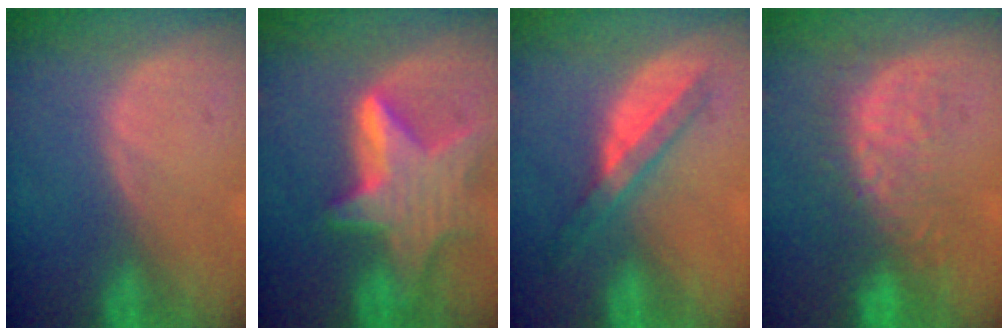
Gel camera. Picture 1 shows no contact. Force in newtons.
{"total": 9.4, "press": 9.4, "slide": 0.8}
{"total": 5.9, "press": 5.4, "slide": 2.6}
{"total": 8.7, "press": 8.3, "slide": 2.5}